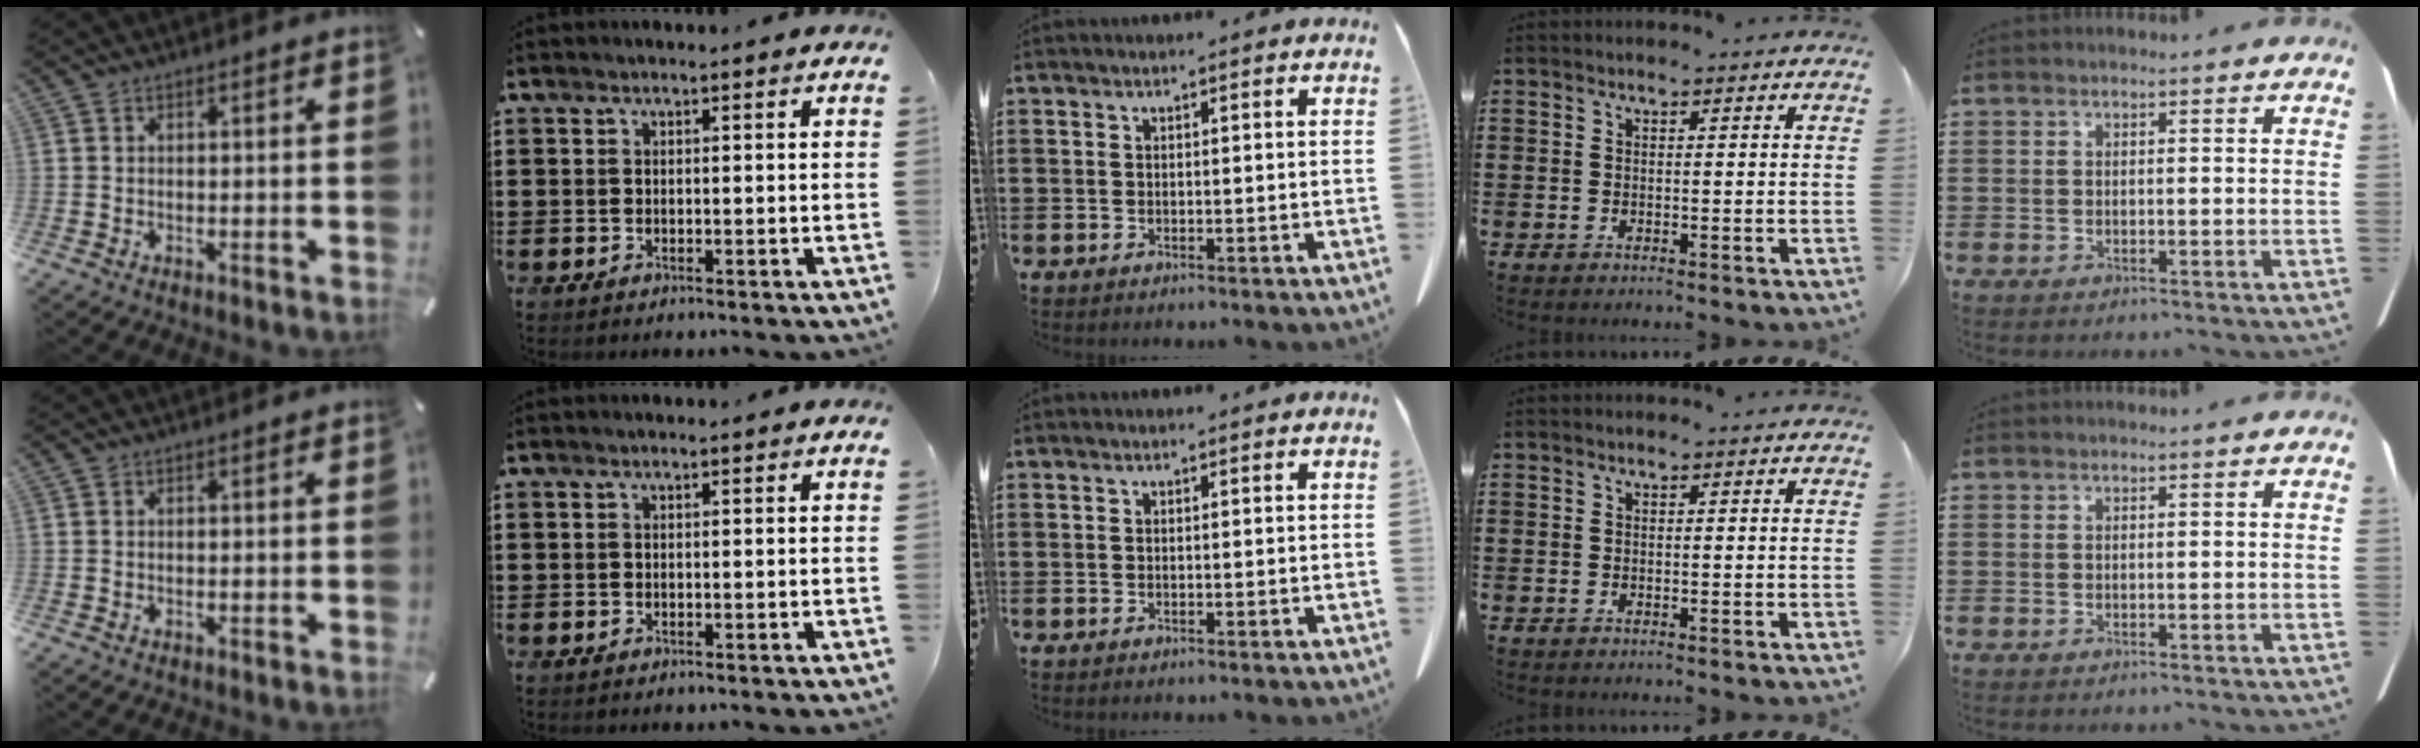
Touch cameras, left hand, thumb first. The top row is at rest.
{}